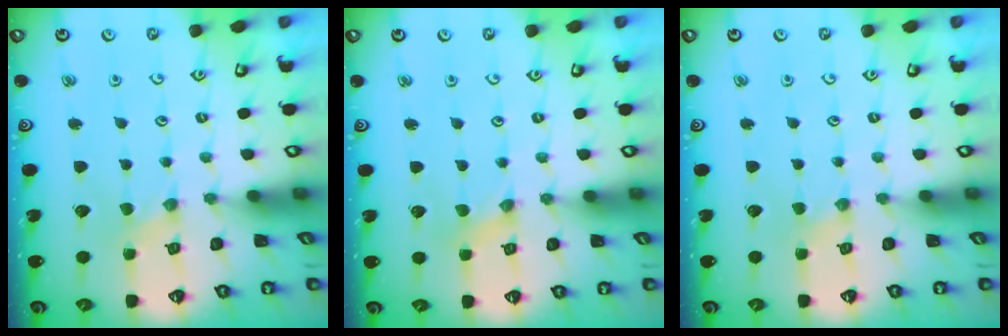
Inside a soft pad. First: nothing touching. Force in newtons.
{"total": 0.0}
{"total": 0.0}